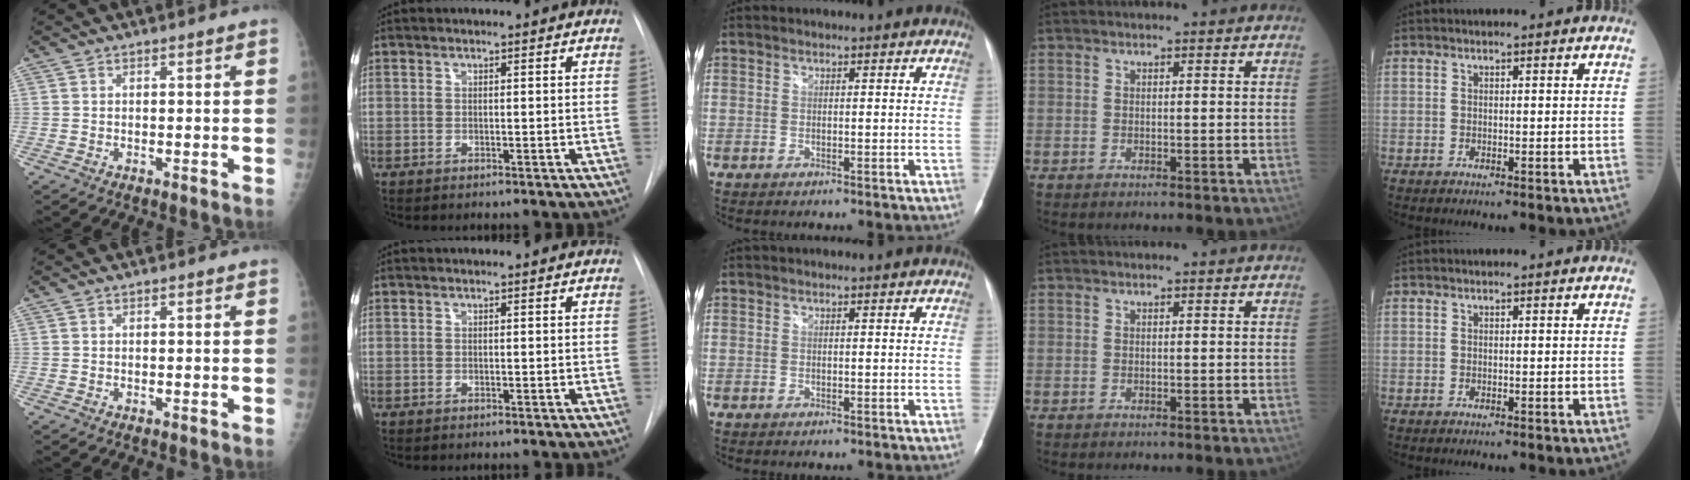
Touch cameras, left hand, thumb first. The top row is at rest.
{}